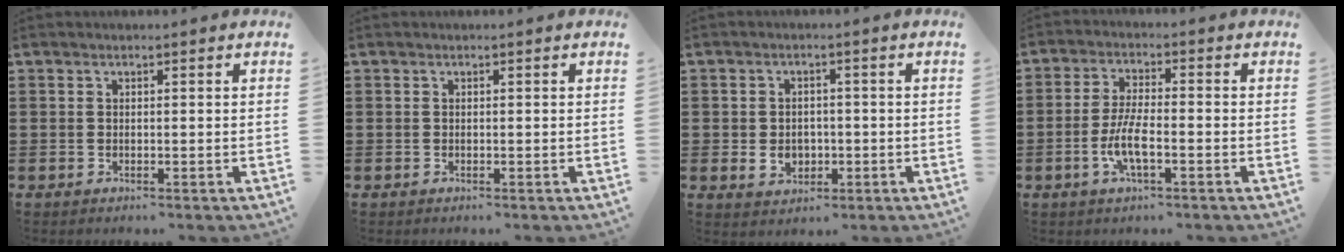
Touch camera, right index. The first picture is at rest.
{"total": 0.0}
{"total": 3.6, "force": [-0.6, 3.0, 2.0], "torque": [-0.036, 0.003, -0.015]}
{"total": 5.6, "force": [-1.9, 1.4, 5.1], "torque": [-0.113, -0.006, -0.042]}